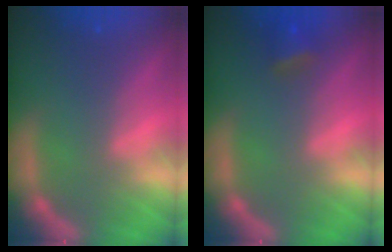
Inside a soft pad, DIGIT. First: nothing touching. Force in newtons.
{"total": 2.4}